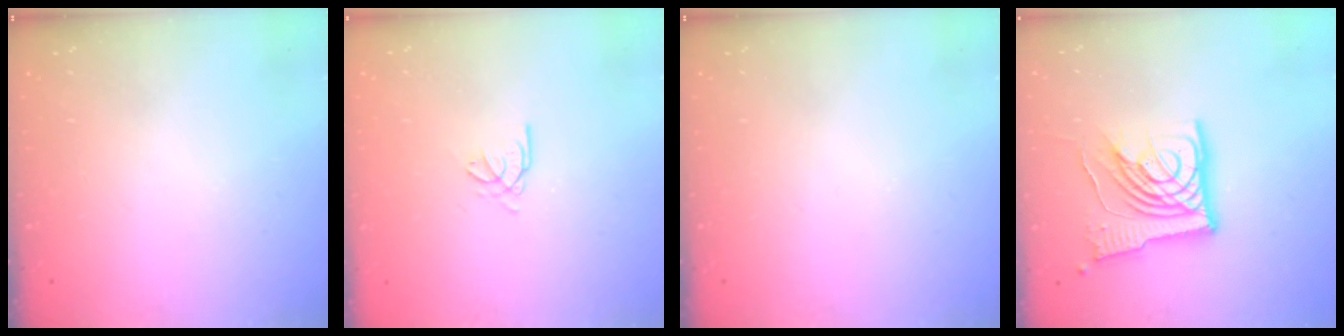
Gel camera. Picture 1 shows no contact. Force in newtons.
{"total": 2.7, "press": 2.7, "slide": 0.4}
{"total": 0.0}
{"total": 15.6, "press": 15.5, "slide": 1.6}